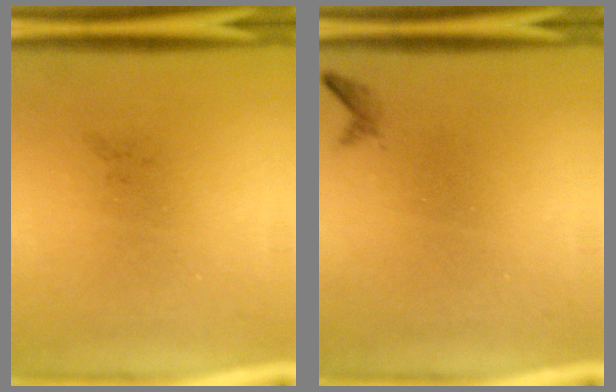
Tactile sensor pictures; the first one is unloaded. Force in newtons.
{"total": 0.6}